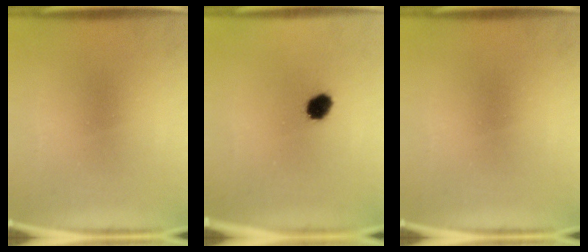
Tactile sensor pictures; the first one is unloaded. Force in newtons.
{"total": 4.7}
{"total": 0.0}